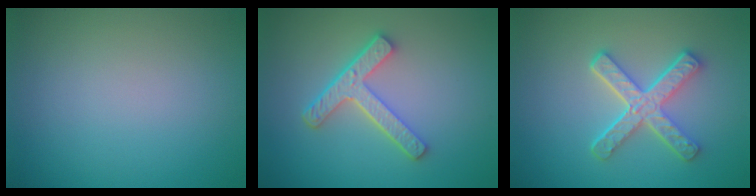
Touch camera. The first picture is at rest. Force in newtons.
{"total": 4.4, "press": 3.3, "slide": 2.9}
{"total": 4.7, "press": 3.7, "slide": 2.8}